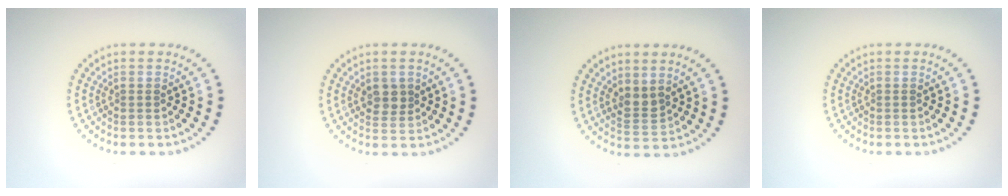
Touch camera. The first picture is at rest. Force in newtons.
{"total": 1.8, "press": 1.7, "slide": 0.4}
{"total": 1.9, "press": 1.6, "slide": 1.0}
{"total": 0.0}